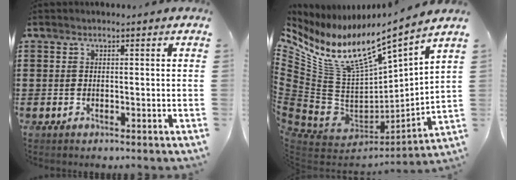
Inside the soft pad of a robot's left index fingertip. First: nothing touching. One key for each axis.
{"total": 10.8, "fx": 6.9, "fy": 3.7, "fz": 7.5, "tx": -0.184, "ty": -0.060, "tz": 0.115}